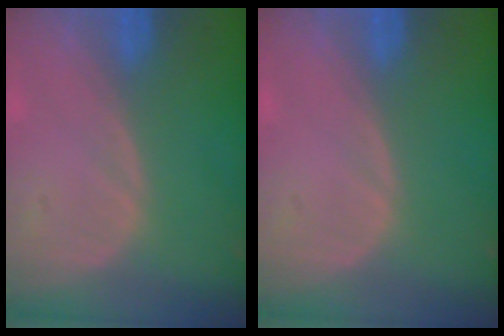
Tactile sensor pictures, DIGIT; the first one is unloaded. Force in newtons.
{"total": 0.0}